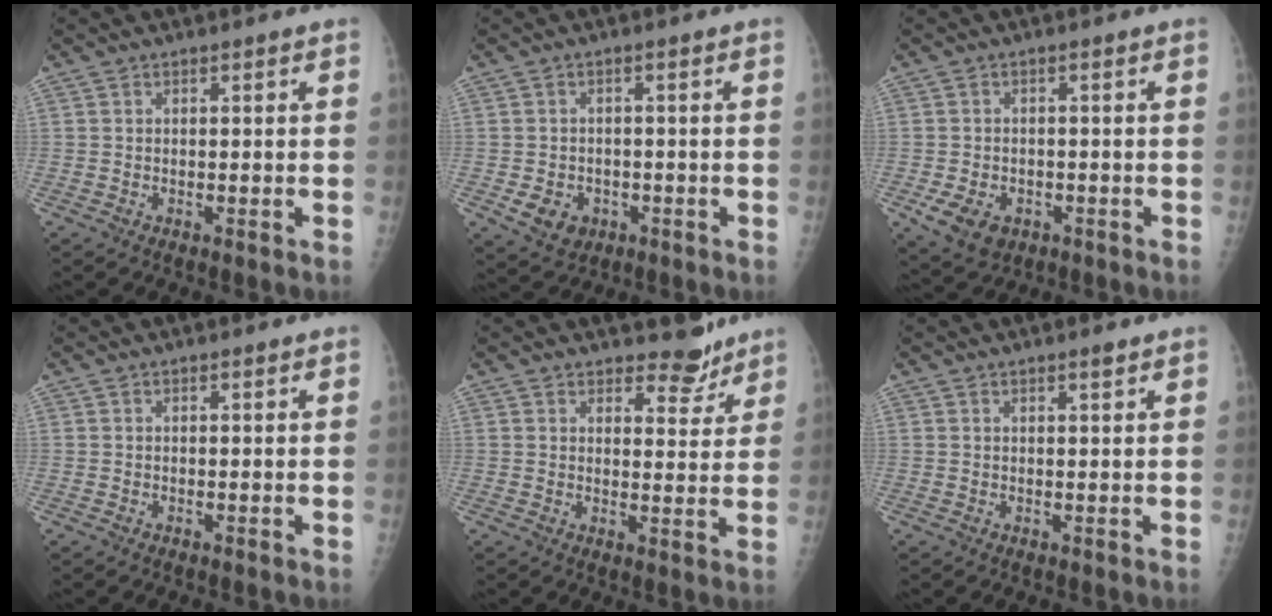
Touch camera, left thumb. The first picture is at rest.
{"total": 5.4, "force": [-1.8, 4.5, 2.4], "torque": [-0.029, 0.007, -0.016]}
{"total": 6.7, "force": [-2.7, 4.9, 3.7], "torque": [-0.063, 0.005, -0.034]}
{"total": 0.0}
{"total": 5.3, "force": [4.6, 2.3, 1.3], "torque": [0.008, -0.038, 0.064]}
{"total": 1.2, "force": [0.9, 0.2, 0.8], "torque": [-0.011, -0.006, 0.015]}